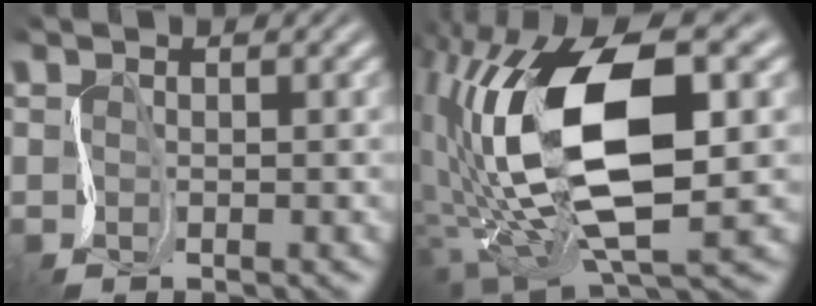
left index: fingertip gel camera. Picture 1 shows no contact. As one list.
[{"total": 13.5, "force": [0.7, 6.4, 11.9], "torque": [-0.259, 0.005, 0.015]}]